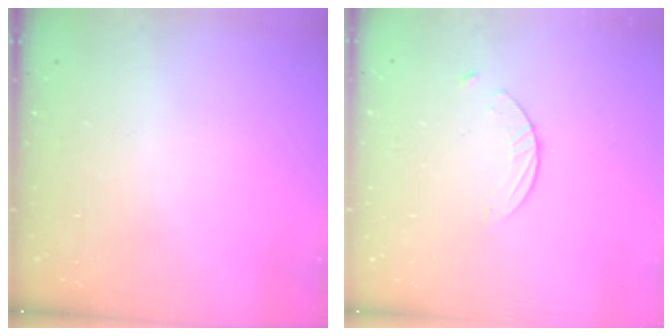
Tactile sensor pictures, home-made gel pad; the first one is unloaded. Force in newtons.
{"total": 2.7, "press": 2.6, "slide": 0.3}